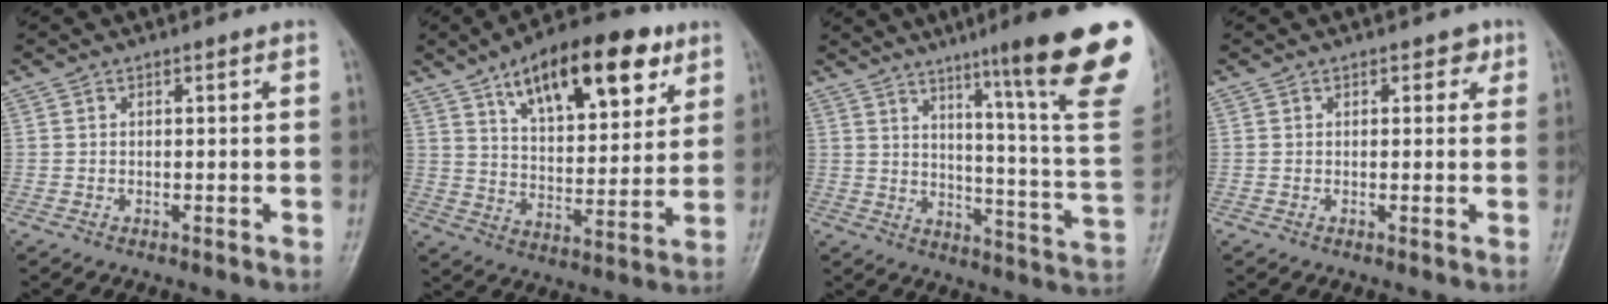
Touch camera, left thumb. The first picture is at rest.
{"total": 20.5, "force": [10.9, 8.9, 14.8], "torque": [-0.190, -0.031, 0.177]}
{"total": 24.1, "force": [13.8, 1.2, 19.8], "torque": [-0.245, -0.074, 0.187]}
{"total": 2.1, "force": [1.0, 1.5, 1.2], "torque": [0.005, -0.001, 0.007]}